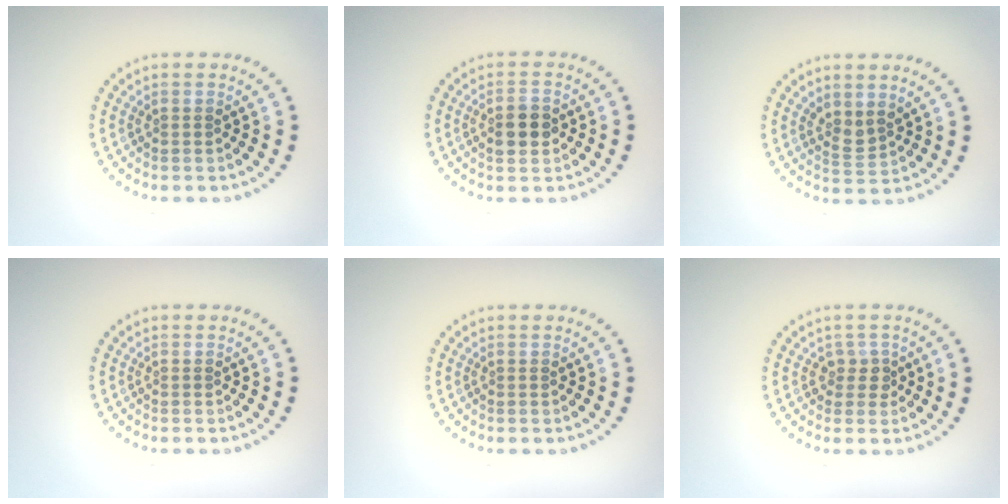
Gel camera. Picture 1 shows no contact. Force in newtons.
{"total": 3.0, "press": 3.0, "slide": 0.1}
{"total": 1.9, "press": 1.4, "slide": 1.2}
{"total": 0.0}
{"total": 0.0}
{"total": 1.6, "press": 1.3, "slide": 1.0}